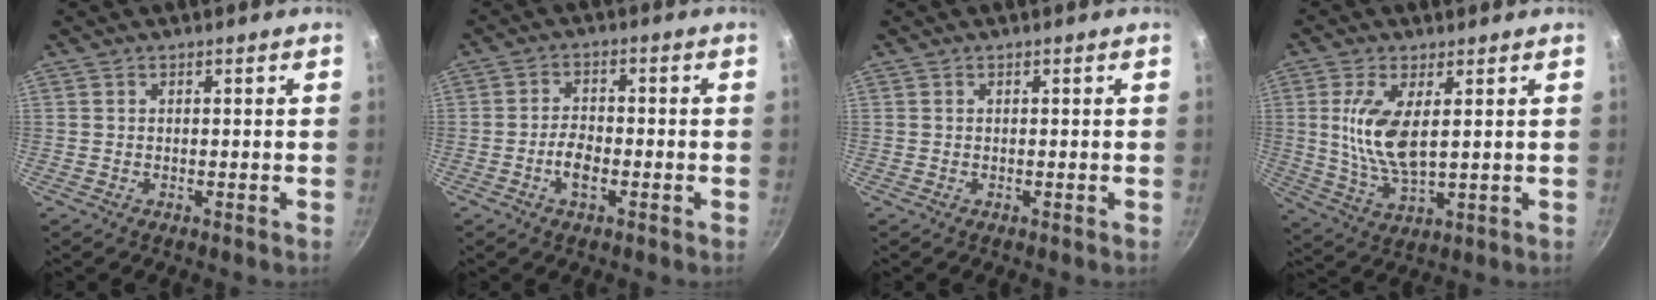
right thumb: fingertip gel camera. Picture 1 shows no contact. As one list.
[{"total": 4.7, "force": [-1.8, 2.4, 3.7], "torque": [-0.064, 0.018, -0.036]}, {"total": 0.0}, {"total": 10.5, "force": [2.1, 4.3, 9.4], "torque": [-0.187, -0.014, 0.048]}]